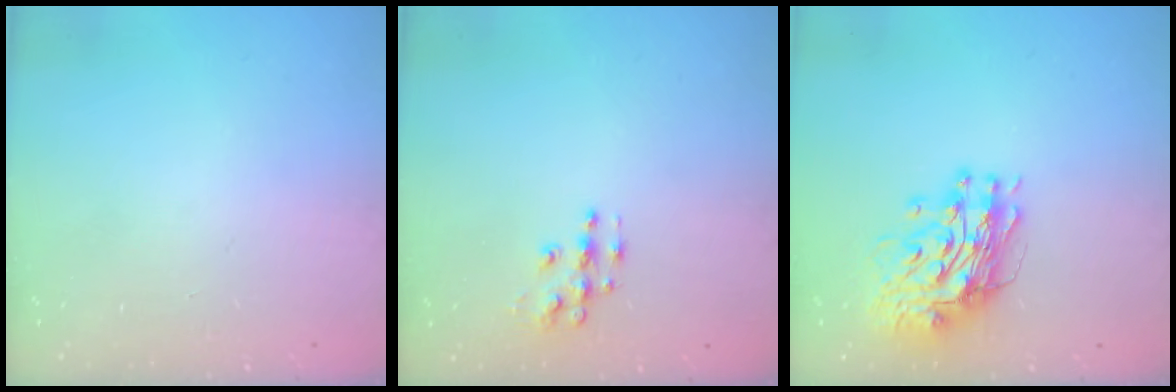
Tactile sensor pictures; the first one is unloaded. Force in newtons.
{"total": 5.9, "press": 5.9, "slide": 0.4}
{"total": 11.7, "press": 11.7, "slide": 1.1}